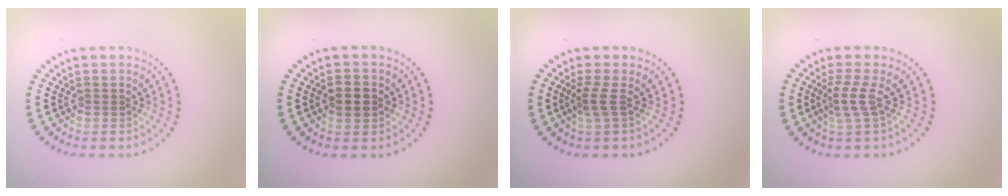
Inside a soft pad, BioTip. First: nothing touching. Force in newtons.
{"total": 2.4, "press": 2.4, "slide": 0.1}
{"total": 1.9, "press": 1.3, "slide": 1.4}
{"total": 2.4, "press": 1.5, "slide": 1.8}